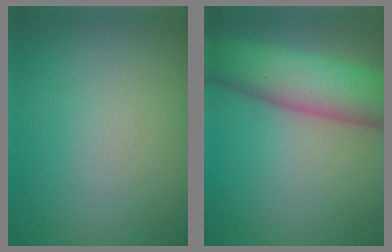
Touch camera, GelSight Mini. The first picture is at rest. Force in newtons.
{"total": 9.5, "press": 9.5, "slide": 0.4}